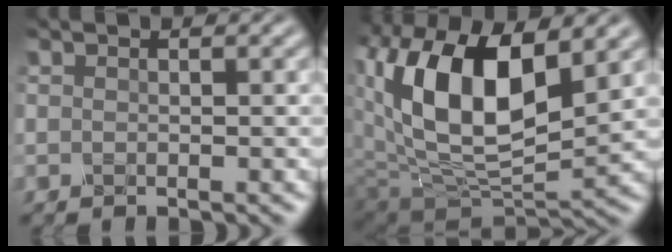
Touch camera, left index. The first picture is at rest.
{"total": 12.9, "force": [3.8, 6.9, 10.2], "torque": [-0.179, -0.001, 0.072]}